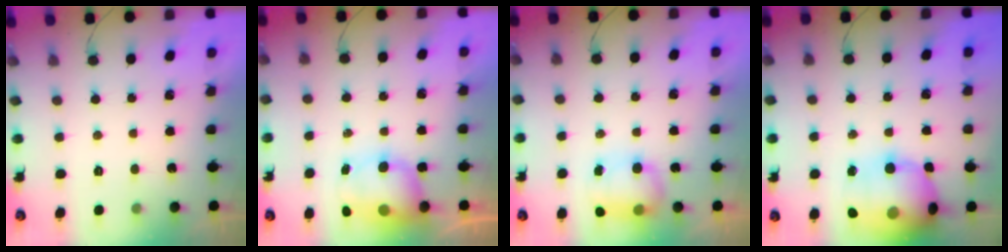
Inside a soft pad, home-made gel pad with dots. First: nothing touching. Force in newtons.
{"total": 8.4, "press": 8.1, "slide": 2.3}
{"total": 7.6, "press": 7.6, "slide": 0.7}
{"total": 21.9, "press": 20.4, "slide": 7.9}